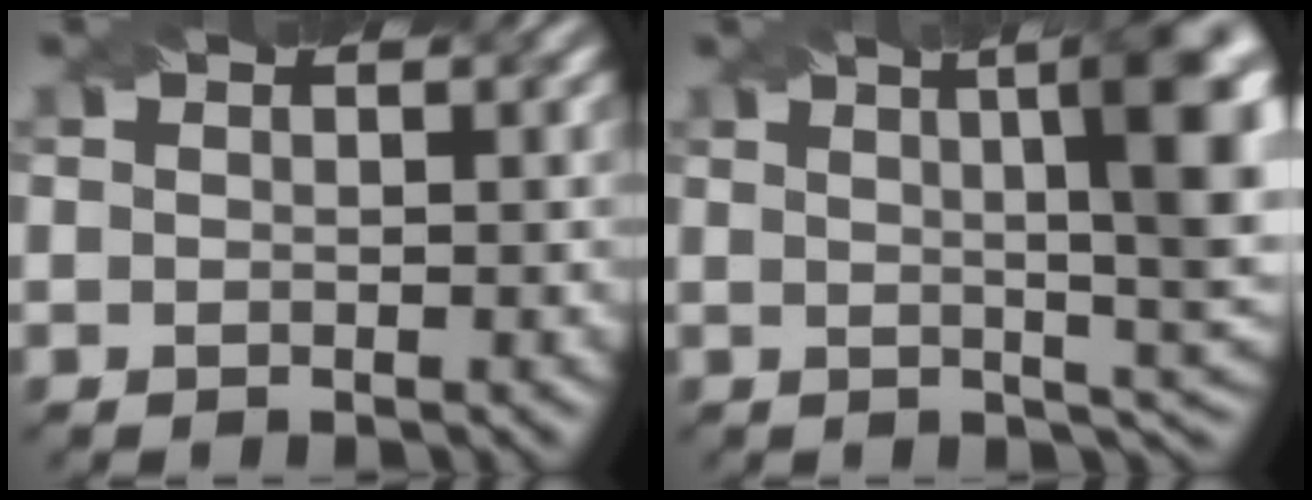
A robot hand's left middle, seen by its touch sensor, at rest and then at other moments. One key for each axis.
{"total": 11.0, "fx": 2.5, "fy": 2.8, "fz": 10.4, "tx": -0.099, "ty": 0.012, "tz": 0.029}